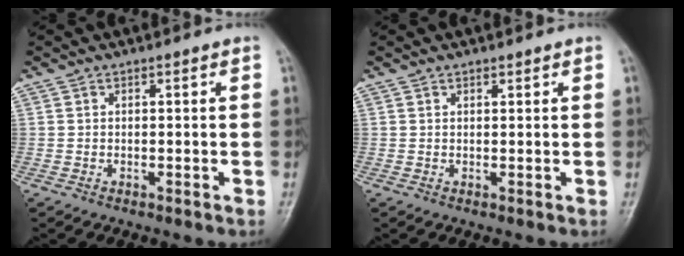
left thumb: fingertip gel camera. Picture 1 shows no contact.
{"total": 0.7, "force": [0.6, 0.3, 0.3], "torque": [-0.005, -0.004, 0.010]}